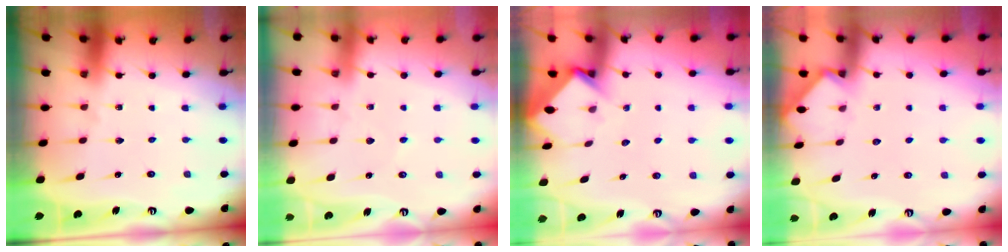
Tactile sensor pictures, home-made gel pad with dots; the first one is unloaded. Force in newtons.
{"total": 2.4, "press": 2.4, "slide": 0.5}
{"total": 3.6, "press": 3.5, "slide": 0.3}
{"total": 2.6, "press": 2.5, "slide": 0.3}